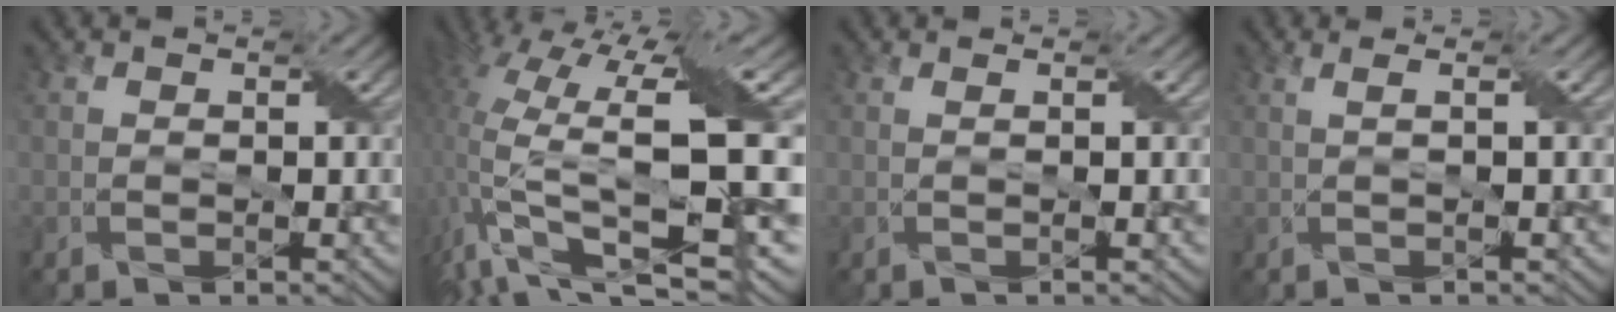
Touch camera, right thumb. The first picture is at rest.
{"total": 18.0, "force": [0.7, 6.5, 16.8], "torque": [-0.356, -0.009, 0.020]}
{"total": 1.7, "force": [0.2, 0.5, 1.6], "torque": [-0.024, 0.005, -0.011]}
{"total": 2.7, "force": [0.4, 0.5, 2.6], "torque": [-0.037, 0.011, -0.010]}